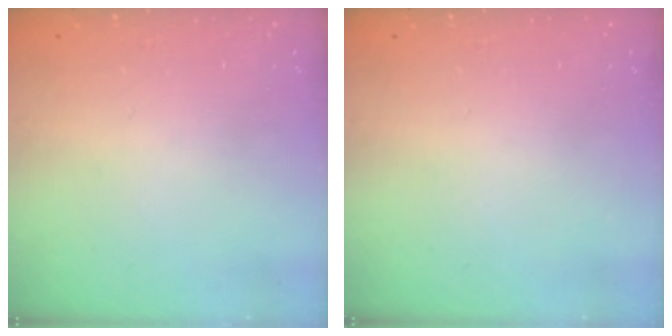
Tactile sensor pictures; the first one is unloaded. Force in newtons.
{"total": 0.0}